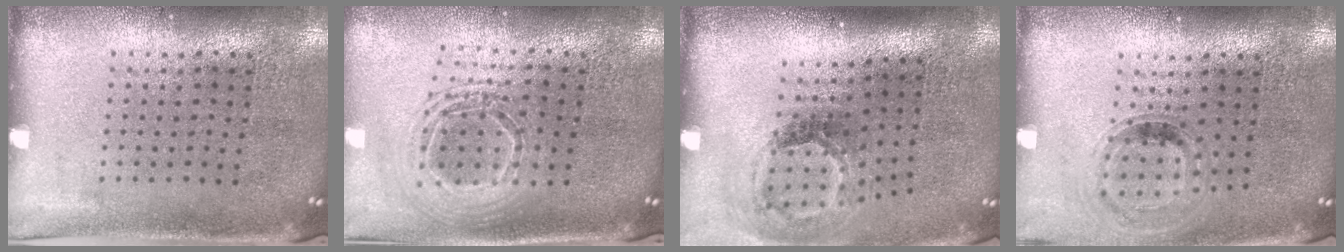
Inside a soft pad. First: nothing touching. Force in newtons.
{"total": 1.8, "press": 1.5, "slide": 1.1}
{"total": 1.9, "press": 1.2, "slide": 1.5}
{"total": 0.9, "press": 0.9, "slide": 0.1}